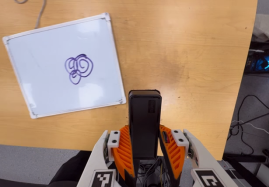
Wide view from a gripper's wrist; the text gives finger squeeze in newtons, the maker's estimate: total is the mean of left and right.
{"total": 4.3, "left": 2.8, "right": 5.8}